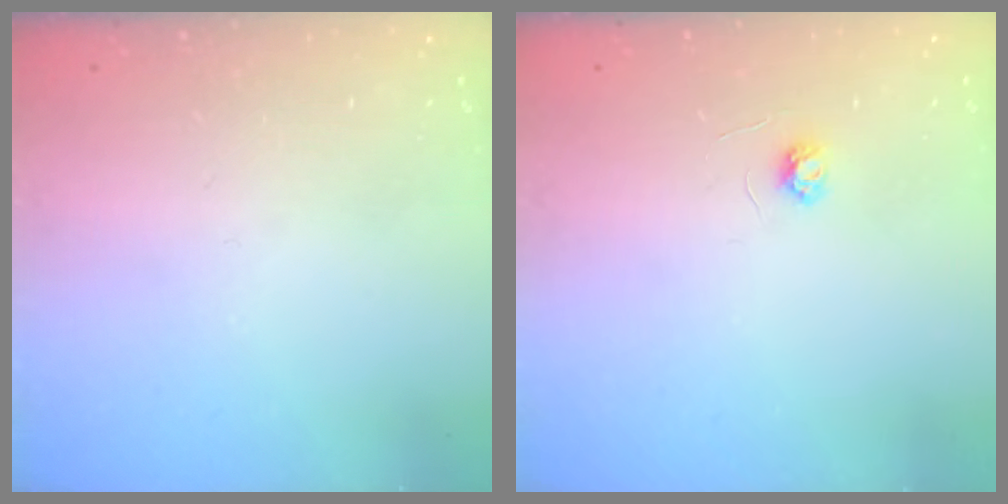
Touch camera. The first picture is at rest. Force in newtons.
{"total": 3.1, "press": 3.1, "slide": 0.3}